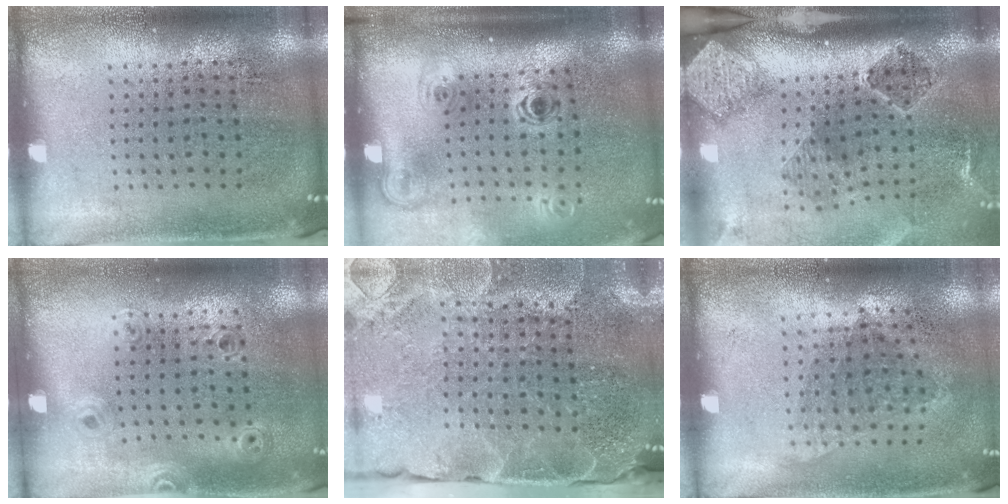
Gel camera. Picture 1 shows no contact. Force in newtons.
{"total": 2.1, "press": 1.4, "slide": 1.5}
{"total": 2.9, "press": 1.9, "slide": 2.1}
{"total": 0.9, "press": 0.8, "slide": 0.3}
{"total": 3.3, "press": 3.1, "slide": 1.2}
{"total": 0.9, "press": 0.7, "slide": 0.6}